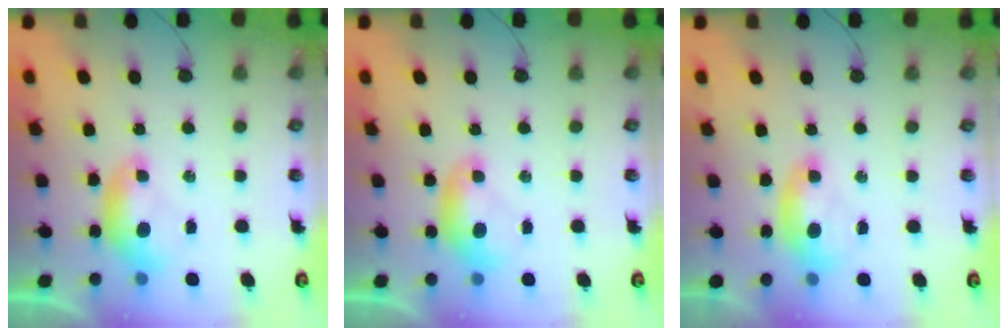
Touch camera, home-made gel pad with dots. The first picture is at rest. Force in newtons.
{"total": 0.0}
{"total": 1.5, "press": 1.3, "slide": 0.7}